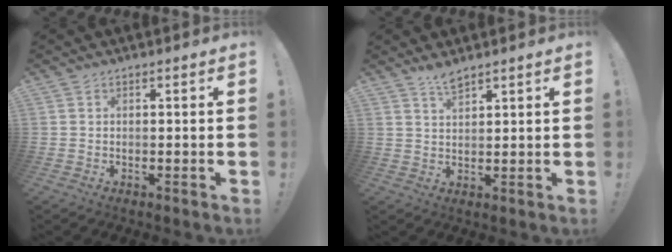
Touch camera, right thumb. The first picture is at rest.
{"total": 3.9, "force": [3.2, 0.8, 2.1], "torque": [-0.039, -0.018, 0.056]}